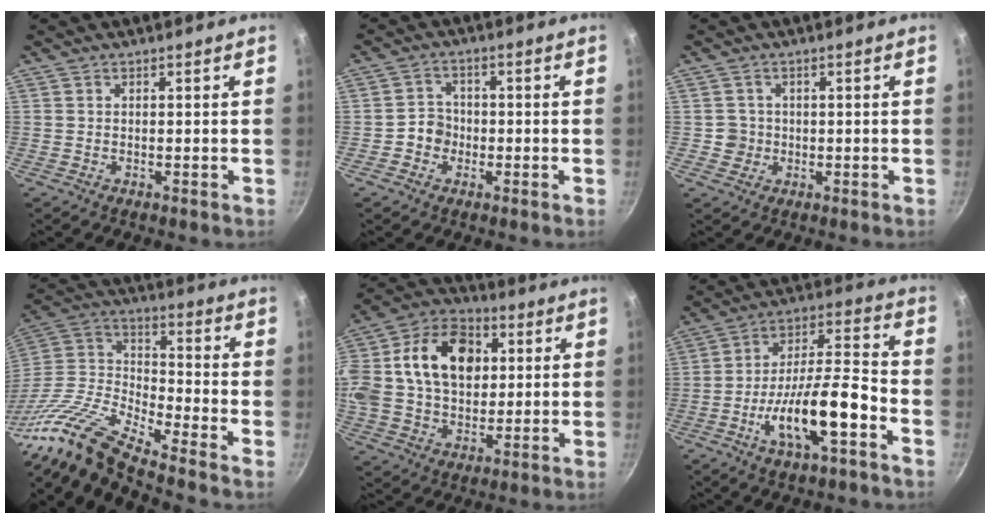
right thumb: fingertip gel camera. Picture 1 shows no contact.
{"total": 4.0, "force": [-1.2, 3.6, 1.3], "torque": [0.008, 0.017, -0.025]}
{"total": 2.7, "force": [-0.1, 2.7, 0.3], "torque": [0.017, 0.007, 0.000]}
{"total": 19.1, "force": [-15.2, 4.1, 10.8], "torque": [-0.183, 0.073, -0.316]}
{"total": 26.0, "force": [5.0, 18.4, 17.7], "torque": [-0.337, 0.037, 0.076]}
{"total": 15.6, "force": [-6.4, 4.7, 13.5], "torque": [-0.223, 0.047, -0.114]}